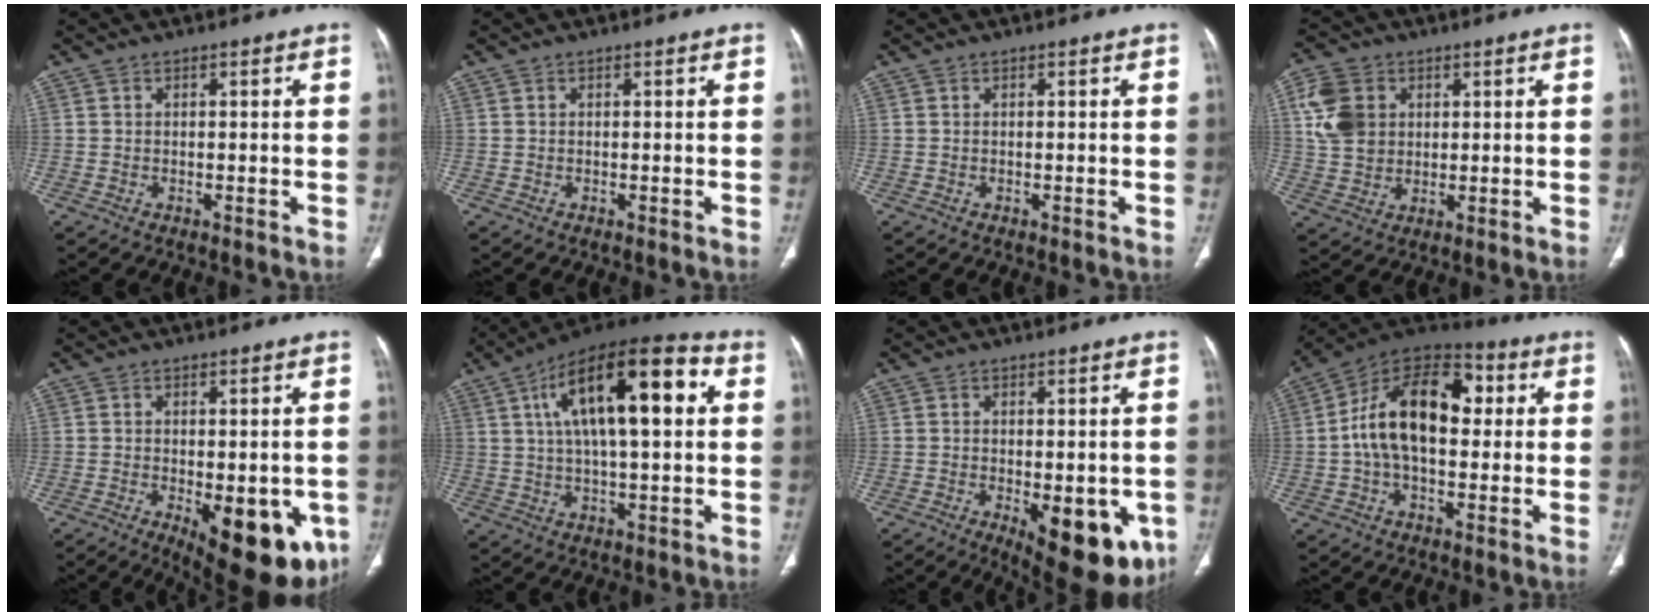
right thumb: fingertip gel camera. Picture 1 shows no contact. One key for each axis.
{"total": 0.0}
{"total": 0.0}
{"total": 9.6, "fx": 2.7, "fy": 7.6, "fz": 5.2, "tx": -0.093, "ty": -0.002, "tz": 0.056}
{"total": 16.6, "fx": -5.6, "fy": 7.3, "fz": 13.9, "tx": -0.134, "ty": -0.010, "tz": -0.056}
{"total": 21.6, "fx": 5.6, "fy": 8.0, "fz": 19.2, "tx": -0.304, "ty": 0.017, "tz": 0.080}
{"total": 14.8, "fx": -4.9, "fy": 6.6, "fz": 12.3, "tx": -0.126, "ty": -0.010, "tz": -0.048}
{"total": 18.5, "fx": 1.9, "fy": 11.1, "fz": 14.7, "tx": -0.230, "ty": 0.038, "tz": 0.024}